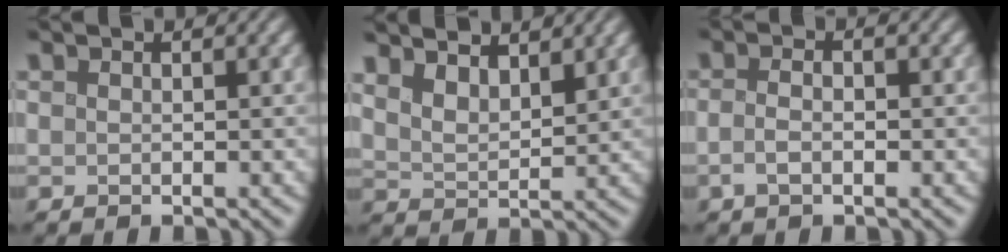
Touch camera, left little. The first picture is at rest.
{"total": 3.9, "force": [2.9, 1.5, 2.0], "torque": [-0.042, 0.007, 0.050]}
{"total": 1.2, "force": [-0.6, 0.2, 1.1], "torque": [-0.033, 0.001, -0.008]}